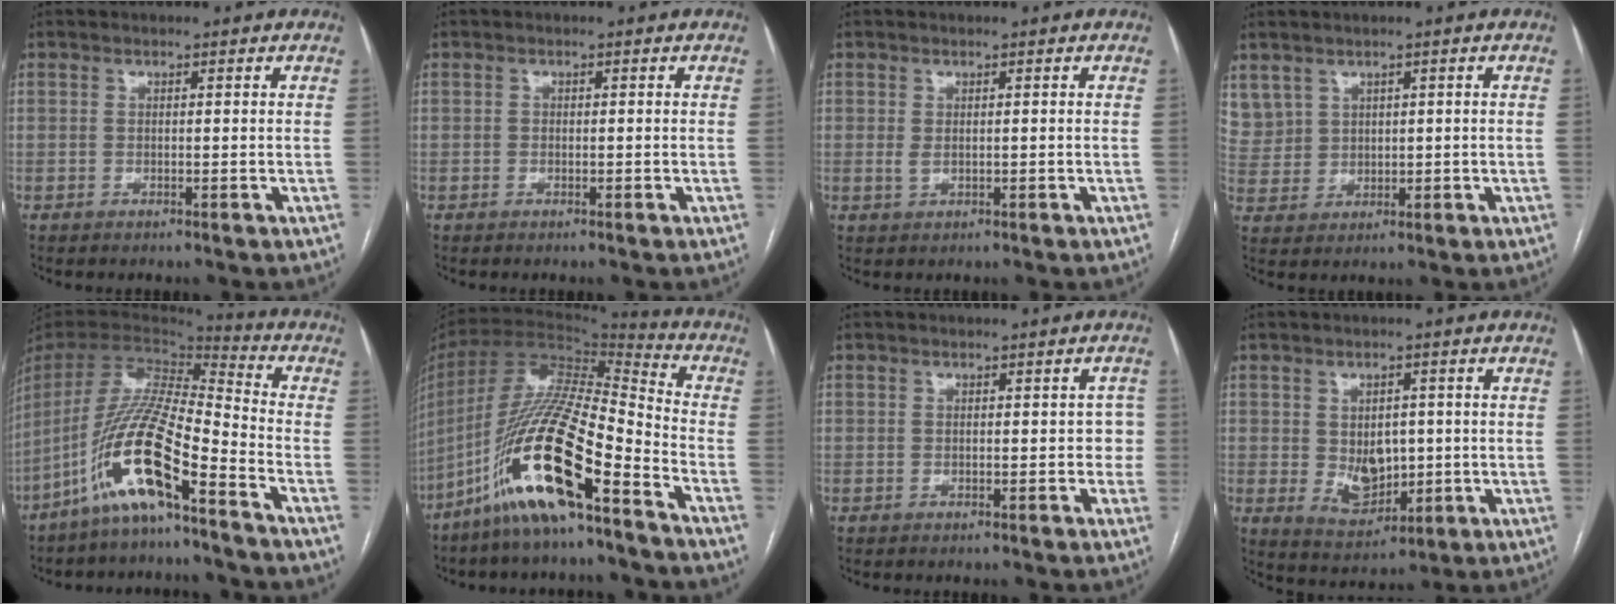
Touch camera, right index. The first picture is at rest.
{"total": 0.0}
{"total": 1.0, "force": [0.2, 0.5, 0.8], "torque": [-0.014, -0.001, 0.008]}
{"total": 7.3, "force": [3.9, 6.0, 1.1], "torque": [-0.043, 0.022, 0.098]}
{"total": 15.5, "force": [-9.4, 1.4, 12.3], "torque": [-0.255, -0.015, -0.182]}
{"total": 19.4, "force": [-11.3, 2.6, 15.6], "torque": [-0.331, -0.022, -0.213]}
{"total": 2.2, "force": [-0.1, 1.5, 1.7], "torque": [-0.002, 0.021, -0.002]}
{"total": 7.1, "force": [-0.1, 4.9, 5.2], "torque": [-0.089, 0.000, 0.016]}